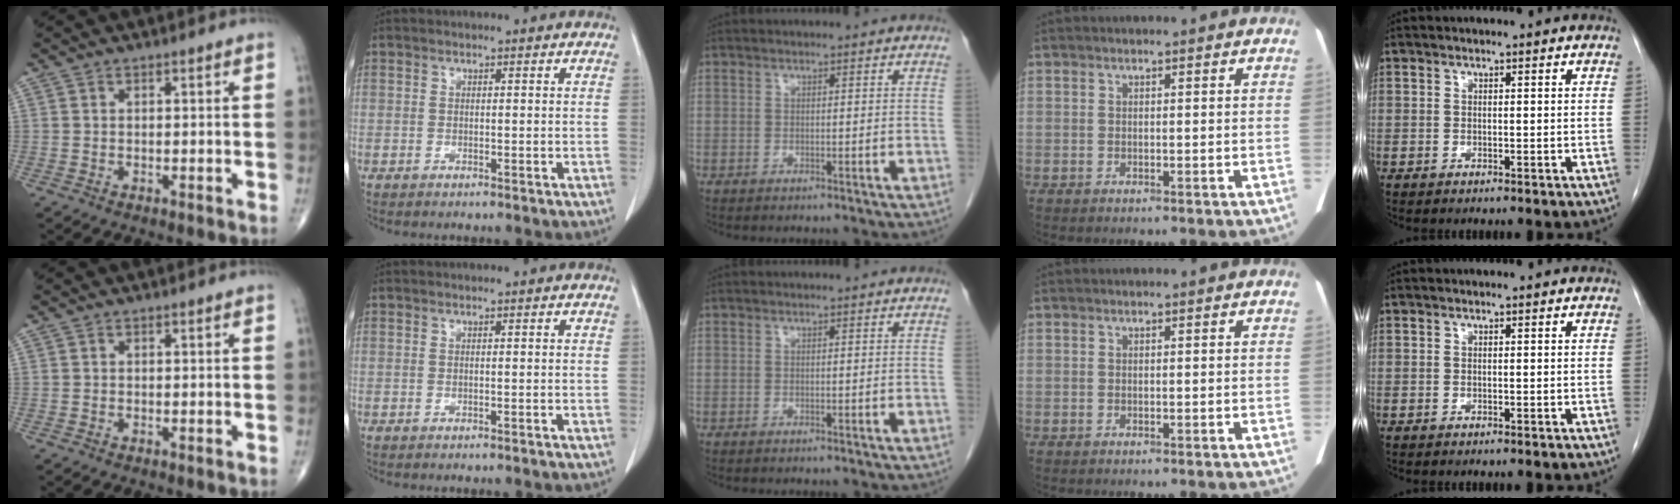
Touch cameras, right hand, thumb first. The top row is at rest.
{}